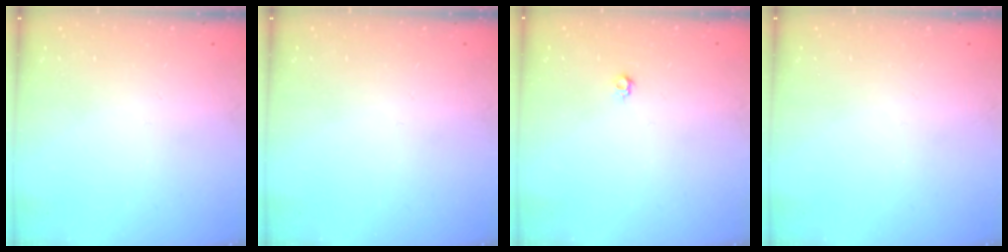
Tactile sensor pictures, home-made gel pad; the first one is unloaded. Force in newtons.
{"total": 0.0}
{"total": 4.0, "press": 4.0, "slide": 0.6}
{"total": 0.0}